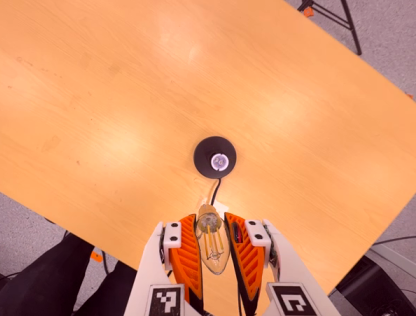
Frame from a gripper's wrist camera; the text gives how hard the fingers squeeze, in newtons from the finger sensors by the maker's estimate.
{"total": 23.0, "left": 24.5, "right": 21.5}